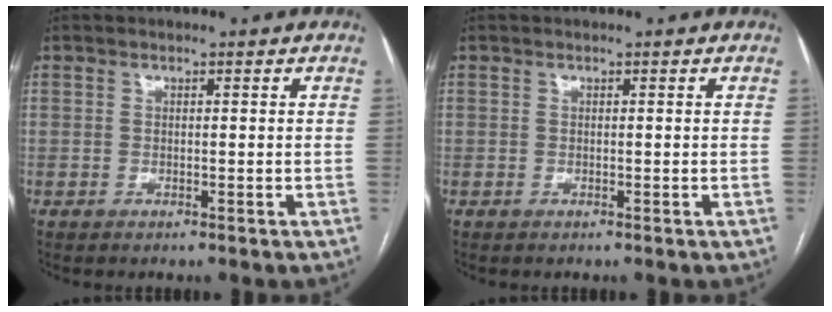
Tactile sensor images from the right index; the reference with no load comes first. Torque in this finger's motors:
{"motor_torque": [0.00, 0.00, 0.00, 0.00]}